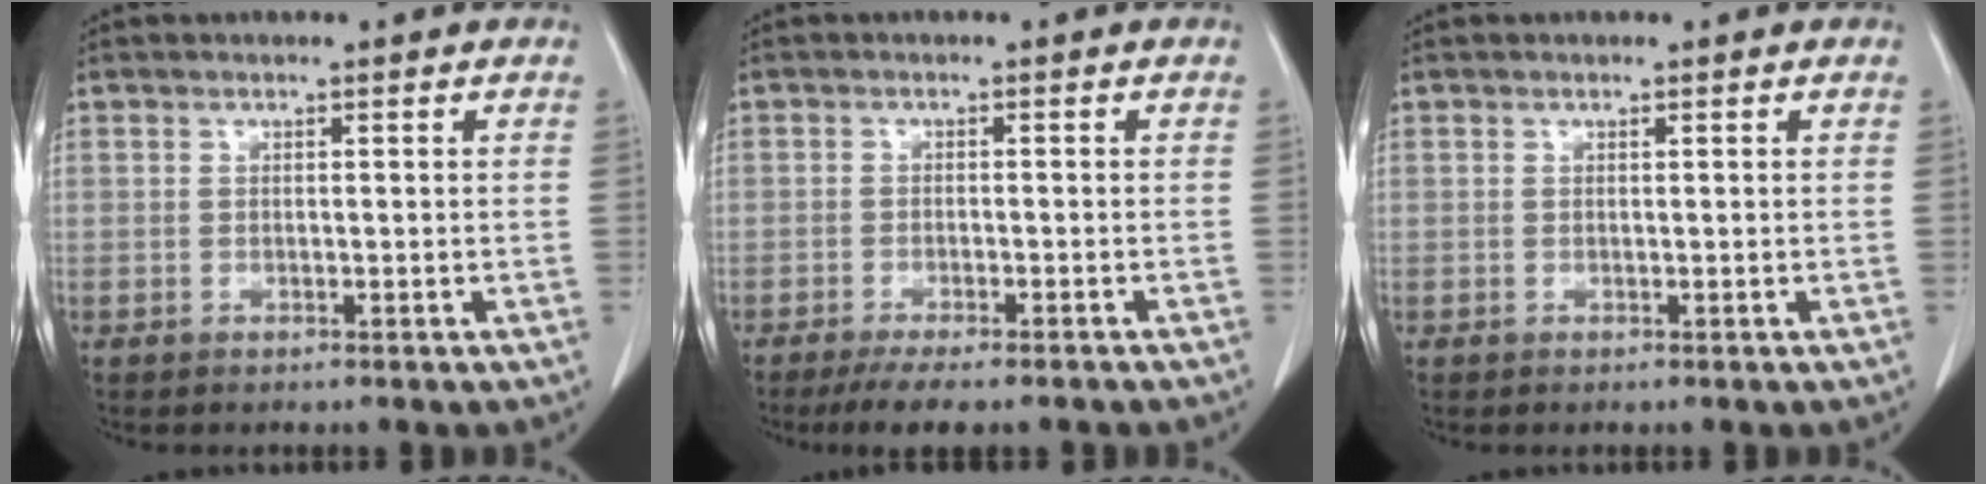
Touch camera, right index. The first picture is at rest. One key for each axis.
{"total": 8.2, "fx": -6.9, "fy": 1.4, "fz": 4.3, "tx": -0.053, "ty": -0.009, "tz": -0.098}
{"total": 0.0}